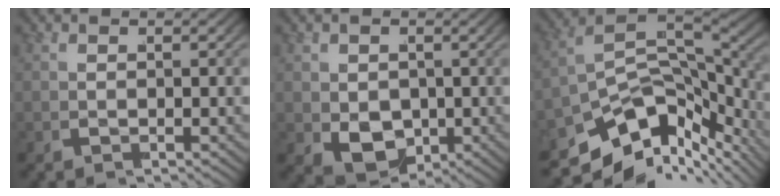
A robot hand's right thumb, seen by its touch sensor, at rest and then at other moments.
{"total": 5.7, "force": [-1.3, 4.6, 3.2], "torque": [-0.091, -0.054, -0.004]}
{"total": 12.4, "force": [-6.2, 7.4, 7.7], "torque": [-0.140, -0.045, -0.084]}